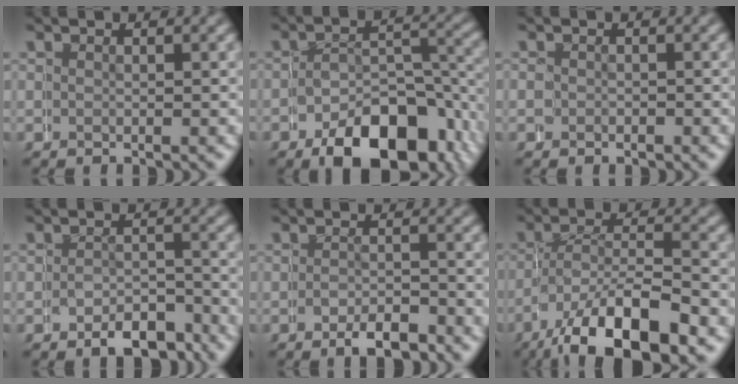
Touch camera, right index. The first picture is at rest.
{"total": 8.0, "force": [-5.2, 4.1, 4.6], "torque": [-0.059, -0.021, -0.073]}
{"total": 1.1, "force": [-0.1, 0.9, -0.6], "torque": [0.003, -0.002, -0.006]}
{"total": 4.8, "force": [-4.1, 2.2, 0.9], "torque": [0.002, -0.007, -0.069]}
{"total": 3.3, "force": [-2.8, 1.3, 1.2], "torque": [-0.005, 0.001, -0.055]}
{"total": 7.9, "force": [-4.7, 3.6, 5.2], "torque": [-0.093, -0.024, -0.060]}